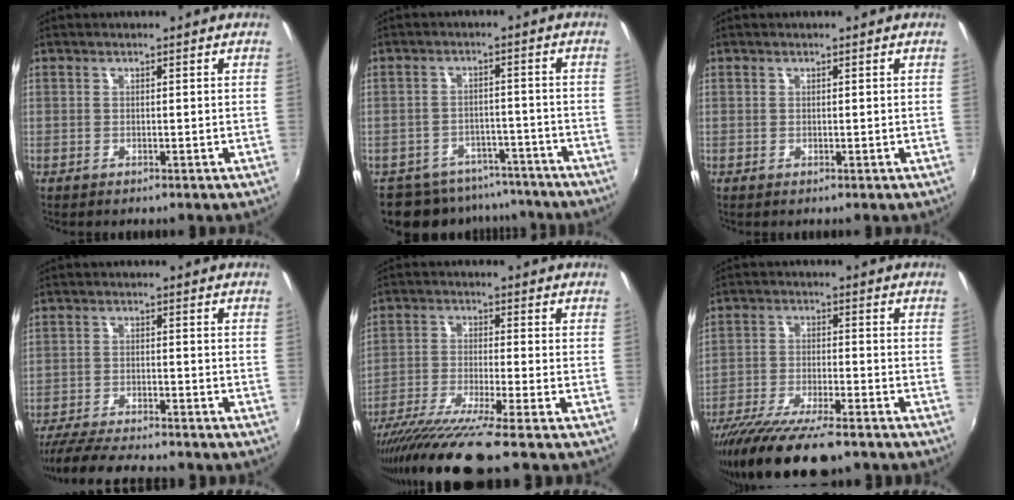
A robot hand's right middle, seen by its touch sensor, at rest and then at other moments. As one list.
[{"total": 12.5, "force": [-10.8, 5.6, 2.9], "torque": [-0.069, 0.013, -0.141]}, {"total": 0.0}, {"total": 13.4, "force": [-11.9, 1.7, 5.9], "torque": [-0.132, -0.022, -0.191]}, {"total": 12.6, "force": [-10.3, -1.5, 7.1], "torque": [-0.146, -0.039, -0.183]}, {"total": 16.6, "force": [-13.2, 3.3, 9.5], "torque": [-0.193, -0.044, -0.221]}]